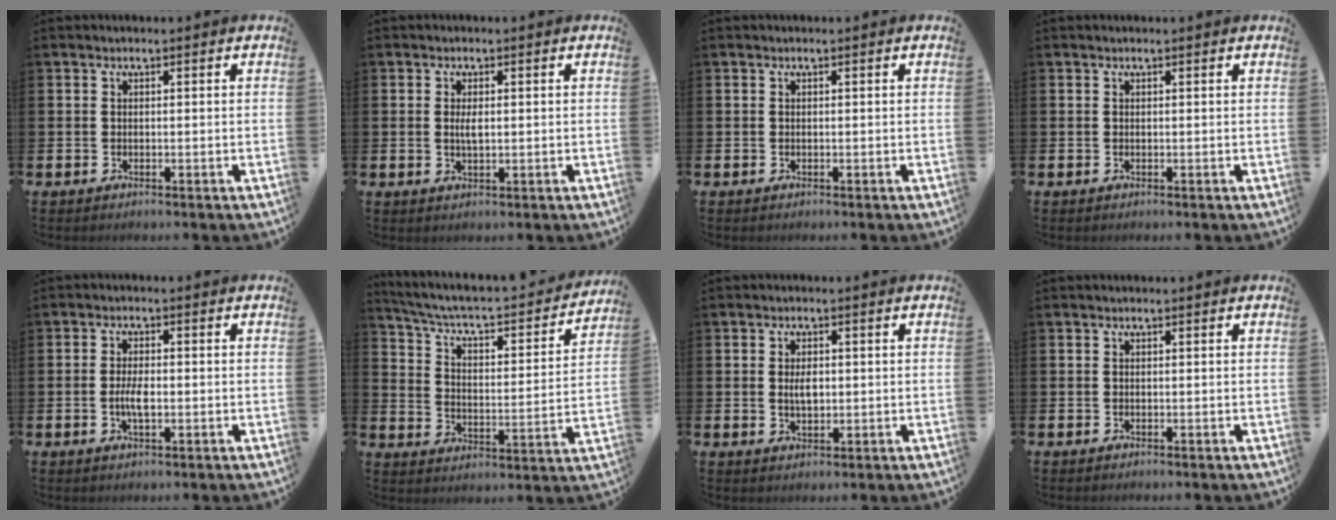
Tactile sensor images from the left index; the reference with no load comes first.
{"total": 2.0, "force": [0.2, 0.7, 1.8], "torque": [-0.035, 0.004, 0.002]}
{"total": 0.0}
{"total": 0.0}
{"total": 3.2, "force": [-0.5, 1.3, 2.9], "torque": [-0.045, -0.001, -0.013]}
{"total": 6.0, "force": [5.2, 1.5, 2.6], "torque": [-0.080, -0.043, 0.081]}
{"total": 2.6, "force": [0.3, 1.3, 2.2], "torque": [-0.037, 0.002, 0.001]}
{"total": 0.0}